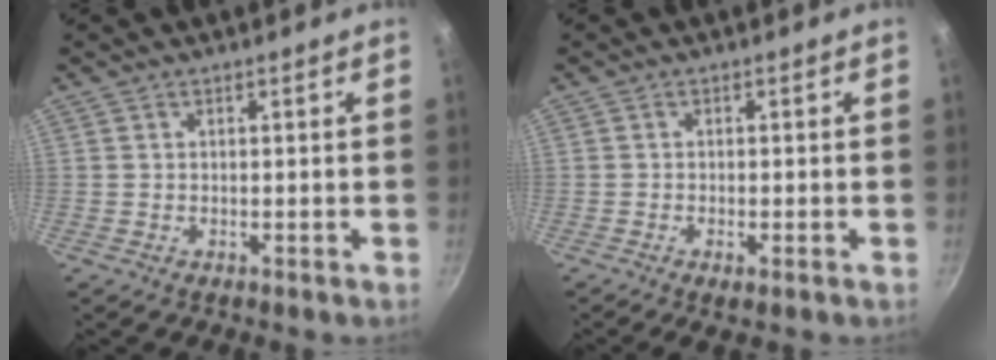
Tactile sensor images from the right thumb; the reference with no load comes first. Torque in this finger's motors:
{"motor_torque": [-0.24, 0.40, 0.50, -0.16, 0.10]}